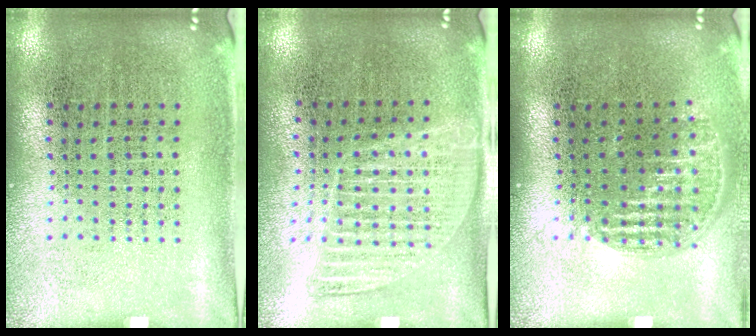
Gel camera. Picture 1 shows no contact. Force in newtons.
{"total": 1.2, "press": 1.1, "slide": 0.5}
{"total": 1.2, "press": 1.1, "slide": 0.5}